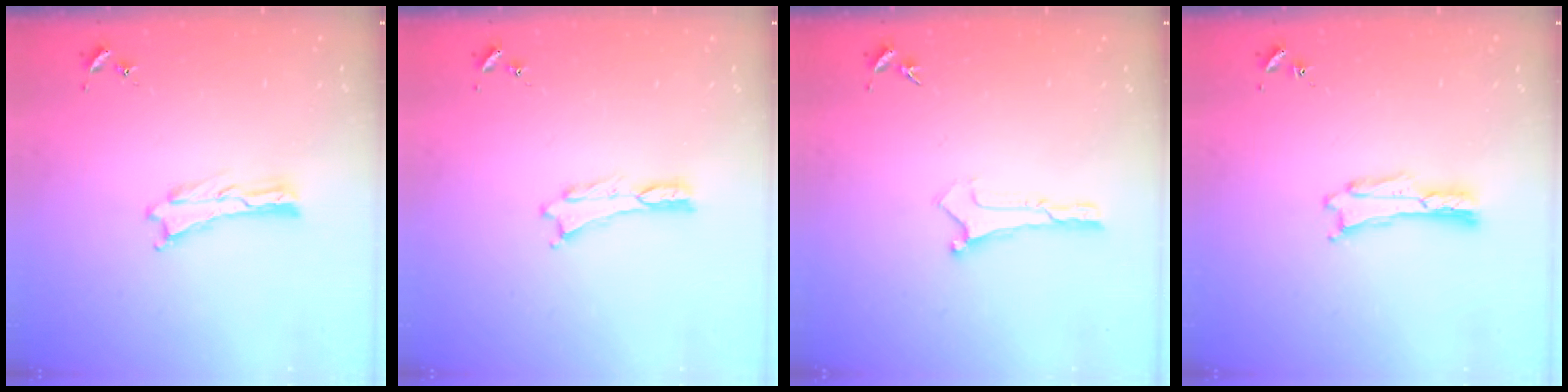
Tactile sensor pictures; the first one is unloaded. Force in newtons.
{"total": 0.0}
{"total": 0.0}
{"total": 0.0}